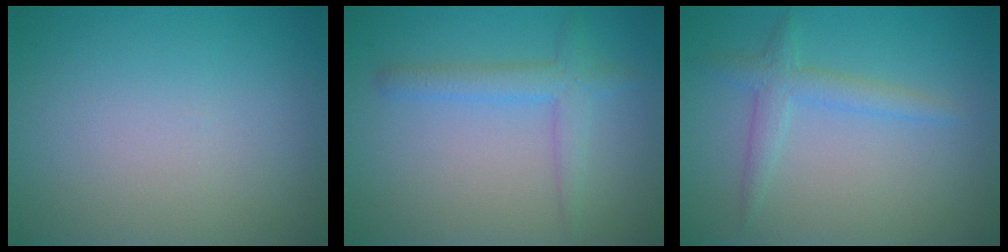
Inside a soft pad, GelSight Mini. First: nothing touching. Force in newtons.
{"total": 2.7, "press": 2.7, "slide": 0.2}
{"total": 2.3, "press": 2.3, "slide": 0.1}